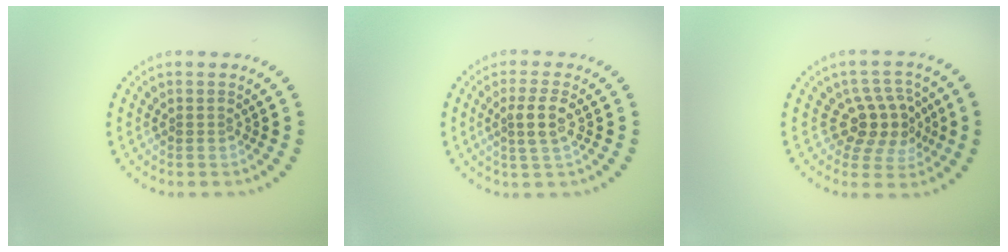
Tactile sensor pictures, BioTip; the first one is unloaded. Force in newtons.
{"total": 2.4, "press": 2.1, "slide": 1.2}
{"total": 3.9, "press": 3.4, "slide": 1.8}